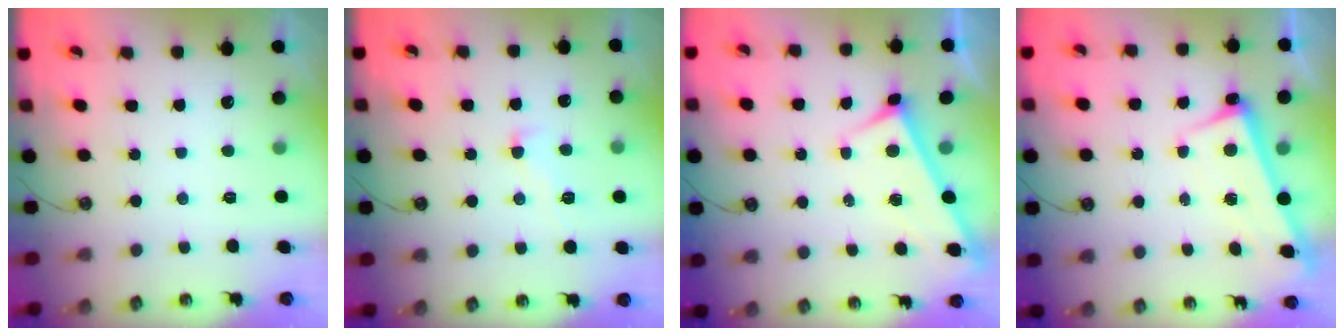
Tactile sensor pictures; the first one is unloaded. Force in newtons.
{"total": 1.0, "press": 0.7, "slide": 0.8}
{"total": 3.6, "press": 3.6, "slide": 0.3}
{"total": 2.9, "press": 2.8, "slide": 0.4}